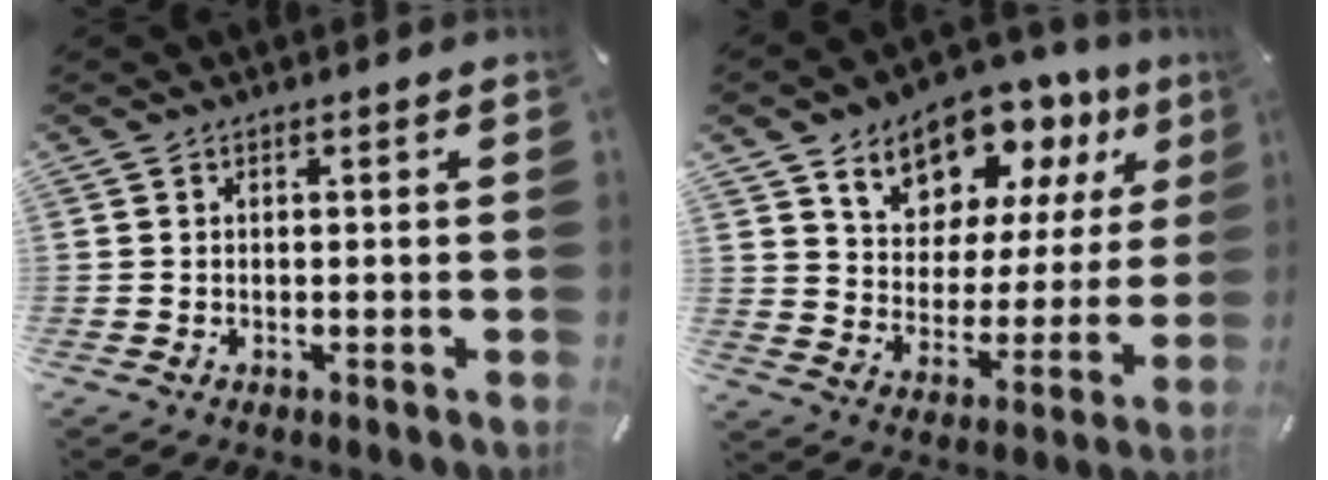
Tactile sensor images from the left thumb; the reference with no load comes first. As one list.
[{"total": 12.8, "force": [10.3, 7.0, 2.7], "torque": [-0.062, -0.088, 0.187]}]